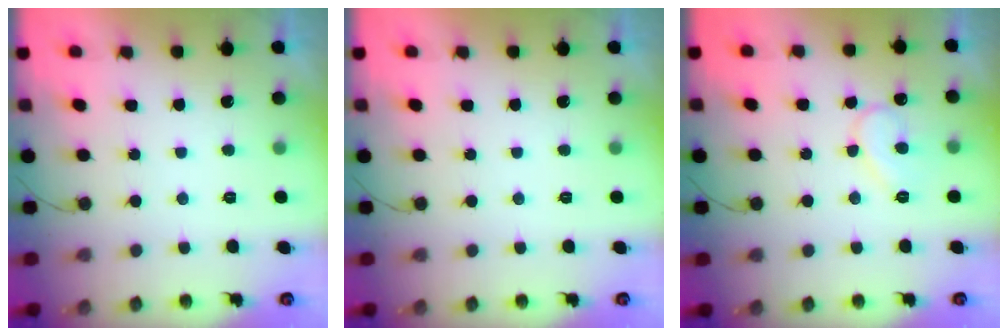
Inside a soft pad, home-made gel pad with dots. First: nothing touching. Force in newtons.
{"total": 0.0}
{"total": 9.5, "press": 9.5, "slide": 0.9}